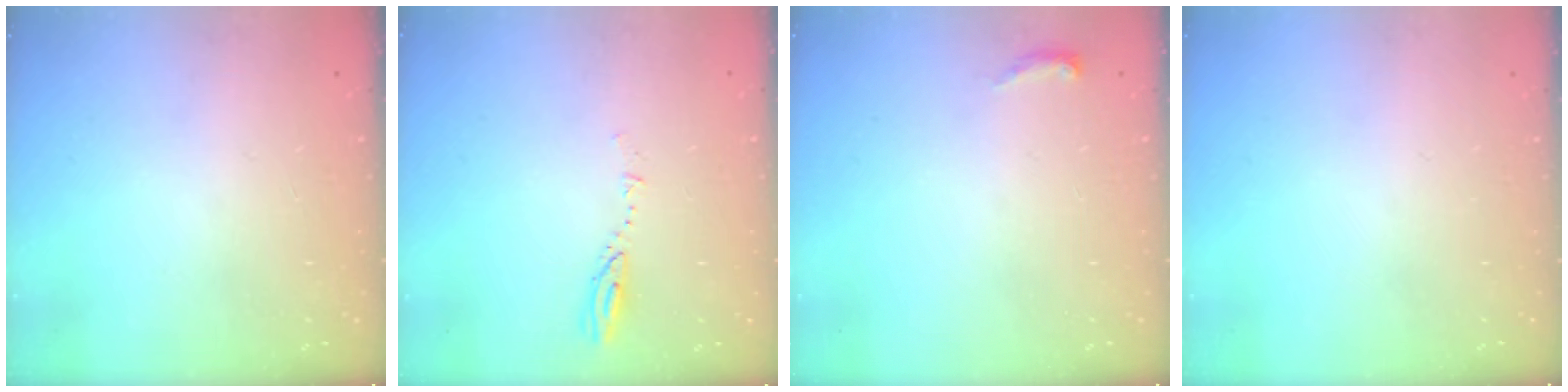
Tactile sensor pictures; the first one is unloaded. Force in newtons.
{"total": 3.1, "press": 3.1, "slide": 0.3}
{"total": 6.9, "press": 2.8, "slide": 6.3}
{"total": 0.0}